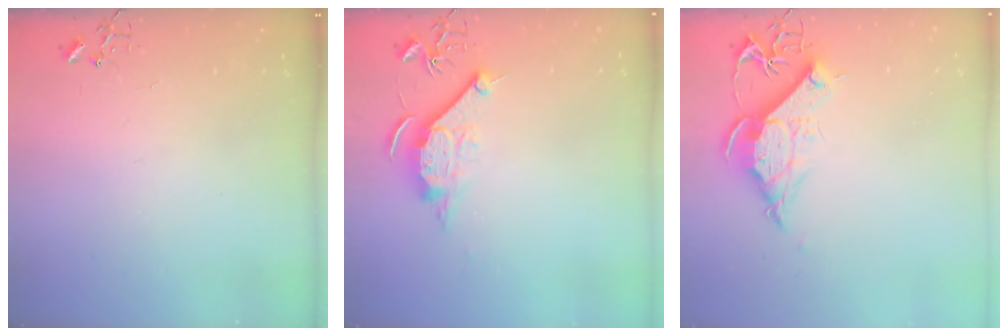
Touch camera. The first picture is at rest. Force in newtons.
{"total": 10.7, "press": 10.7, "slide": 1.1}
{"total": 12.5, "press": 12.4, "slide": 1.5}